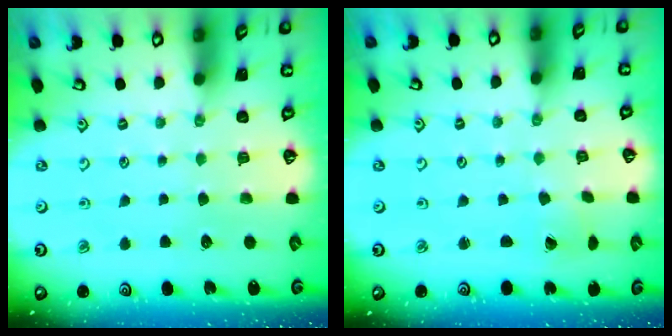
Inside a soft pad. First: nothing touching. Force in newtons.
{"total": 0.6, "press": 0.6, "slide": 0.1}